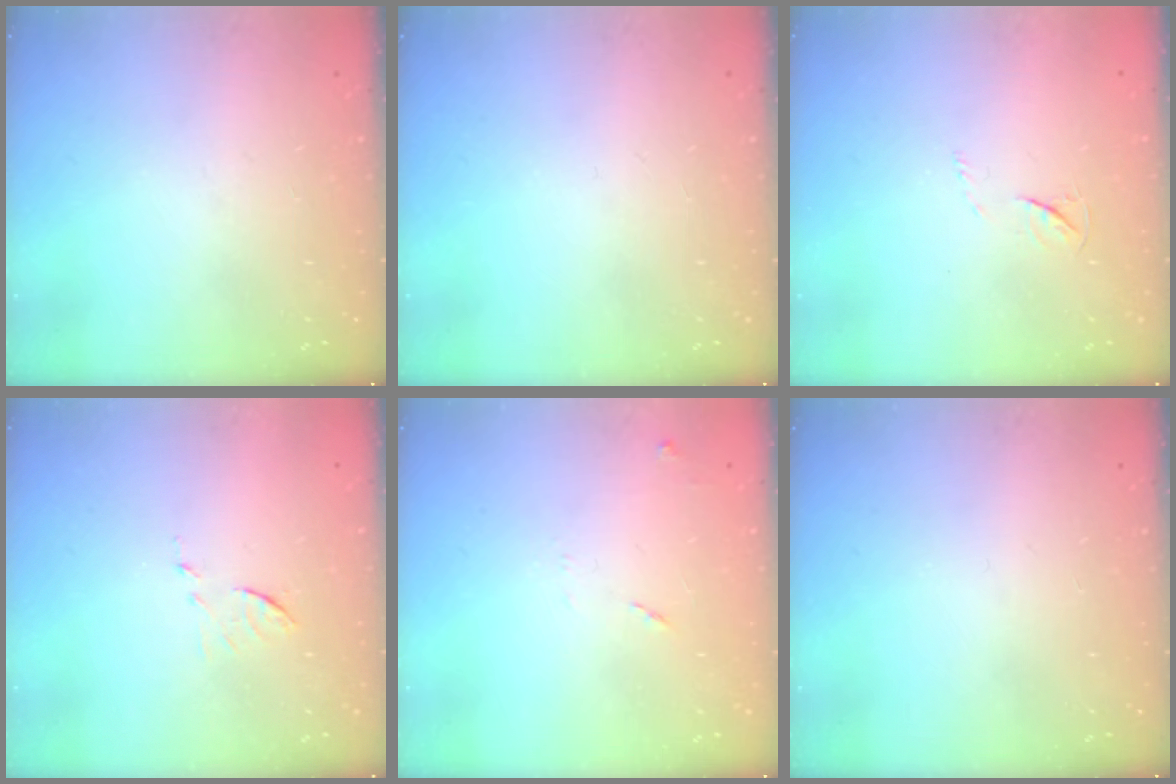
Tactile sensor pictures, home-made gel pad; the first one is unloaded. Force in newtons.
{"total": 0.0}
{"total": 3.6, "press": 3.6, "slide": 0.5}
{"total": 6.2, "press": 6.2, "slide": 0.2}
{"total": 5.7, "press": 5.7, "slide": 0.7}
{"total": 0.0}